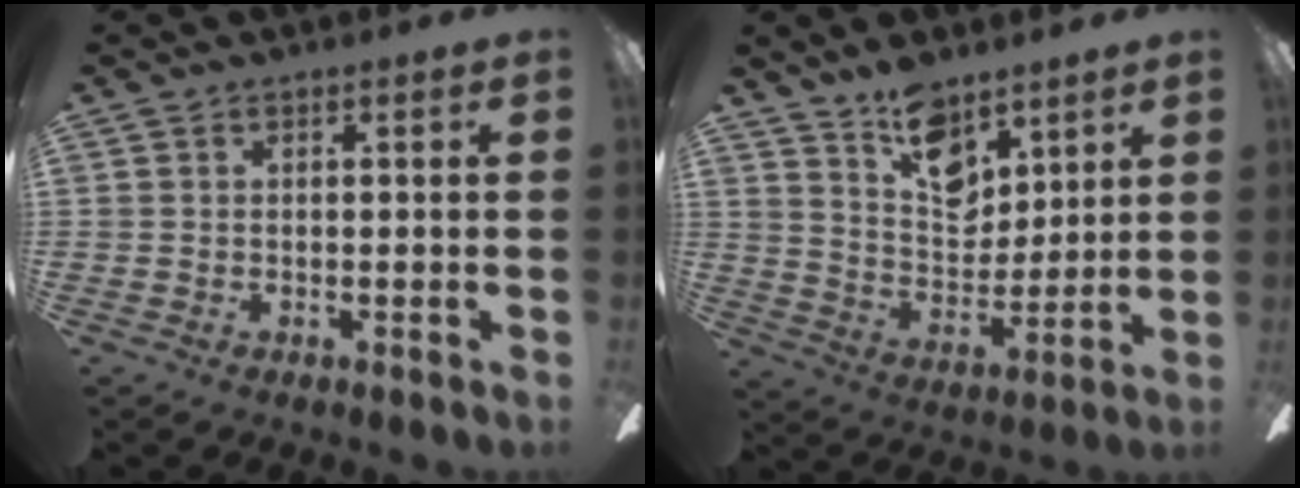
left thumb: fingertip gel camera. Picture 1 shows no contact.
{"total": 12.8, "force": [8.9, 7.3, 5.5], "torque": [-0.081, -0.050, 0.166]}